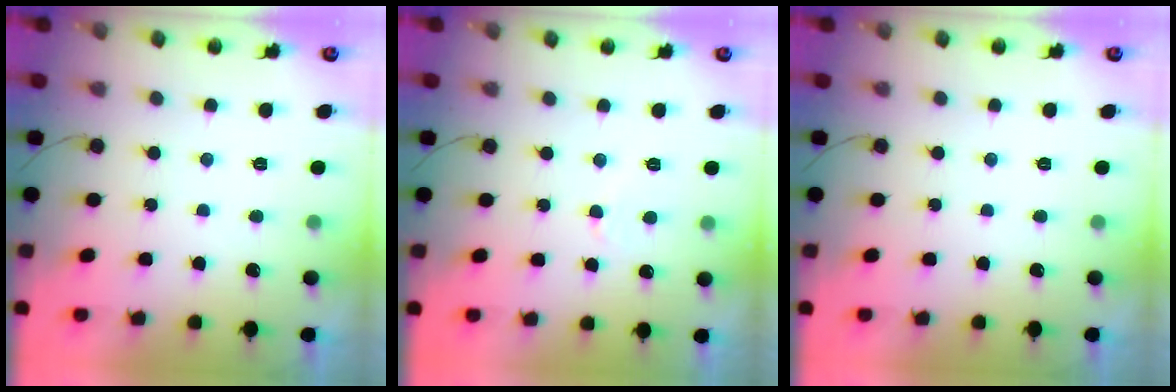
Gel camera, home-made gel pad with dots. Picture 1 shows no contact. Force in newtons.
{"total": 3.5, "press": 3.5, "slide": 0.4}
{"total": 0.0}